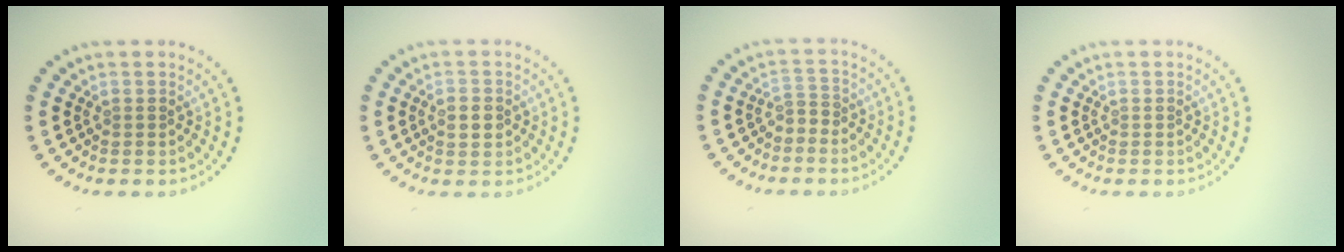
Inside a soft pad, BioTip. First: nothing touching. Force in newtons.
{"total": 2.2, "press": 2.2, "slide": 0.1}
{"total": 1.1, "press": 0.7, "slide": 0.8}
{"total": 0.0}